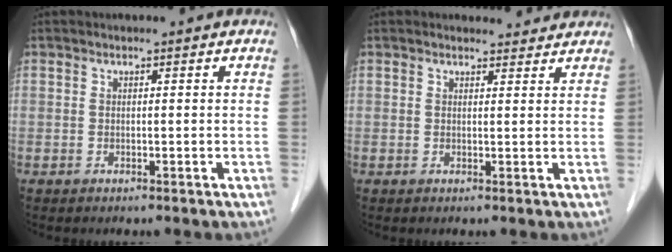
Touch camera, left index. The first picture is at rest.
{"total": 2.7, "force": [2.6, 0.8, 0.0], "torque": [-0.005, 0.001, 0.027]}